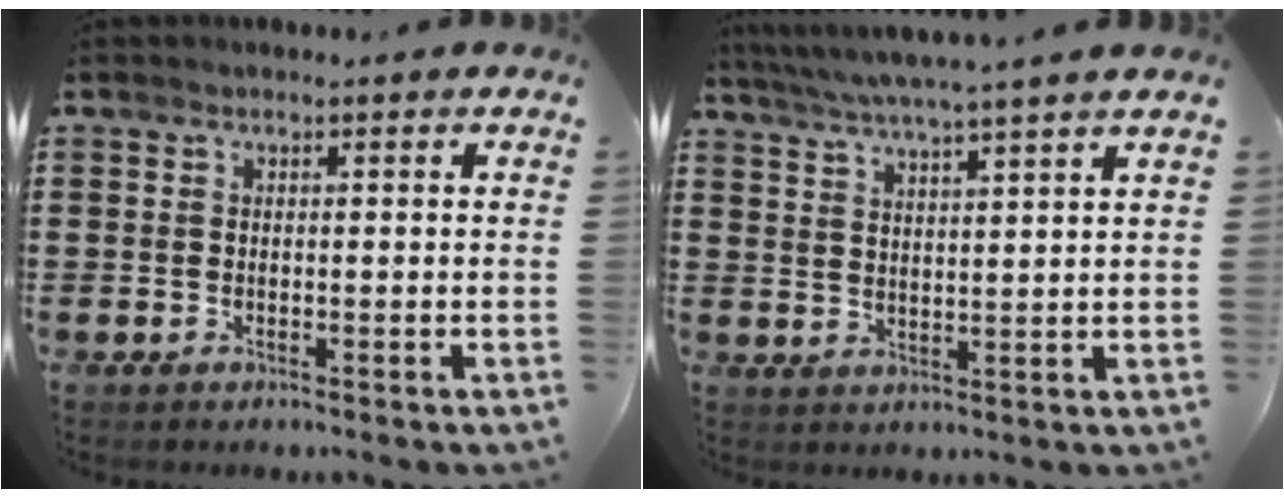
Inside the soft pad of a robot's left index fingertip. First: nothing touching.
{"total": 4.3, "force": [3.8, -0.9, 1.7], "torque": [-0.046, -0.021, 0.064]}